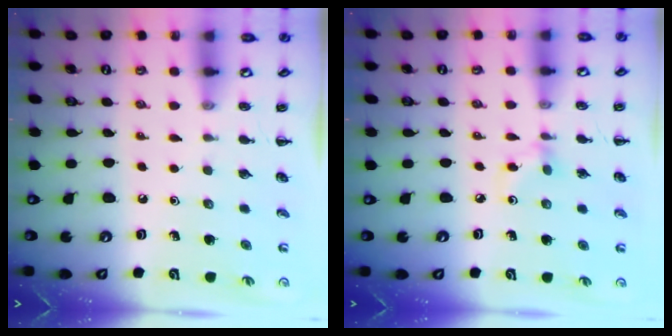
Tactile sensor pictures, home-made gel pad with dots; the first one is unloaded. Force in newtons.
{"total": 3.0, "press": 2.9, "slide": 0.8}